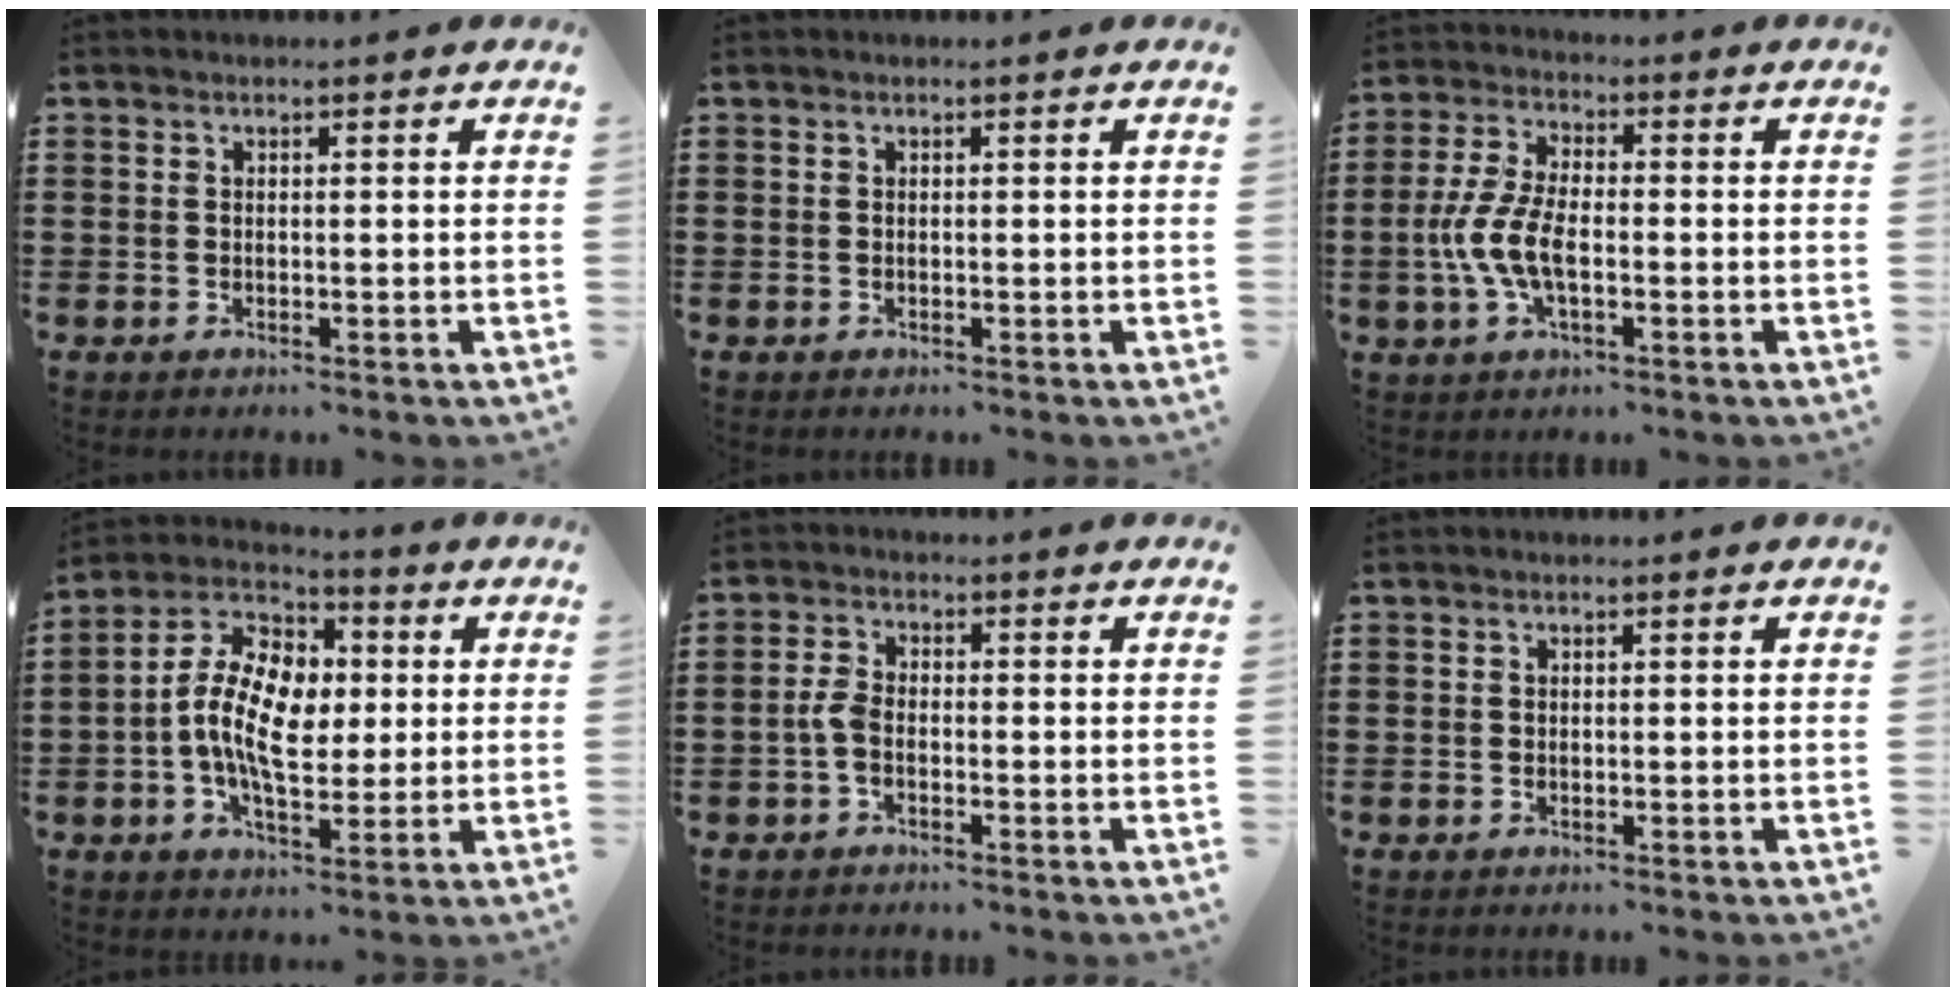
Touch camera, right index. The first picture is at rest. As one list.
[{"total": 0.0}, {"total": 7.3, "force": [-1.5, 3.3, 6.3], "torque": [-0.151, -0.006, -0.036]}, {"total": 11.8, "force": [0.1, 7.3, 9.3], "torque": [-0.218, 0.003, -0.002]}, {"total": 2.9, "force": [-1.0, 1.4, 2.4], "torque": [-0.067, -0.004, -0.025]}, {"total": 0.0}]